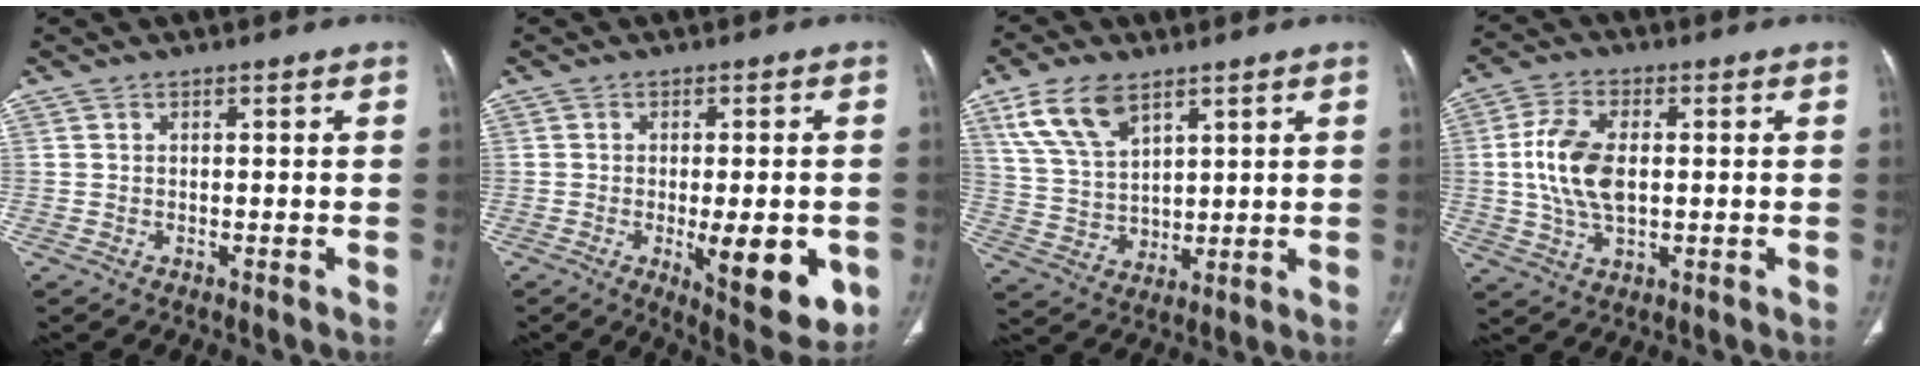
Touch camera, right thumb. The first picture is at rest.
{"total": 12.6, "force": [-3.2, 4.3, 11.4], "torque": [-0.135, -0.020, -0.034]}
{"total": 11.5, "force": [6.6, 6.5, 6.7], "torque": [-0.114, -0.024, 0.139]}
{"total": 10.8, "force": [0.6, 6.0, 9.0], "torque": [-0.184, 0.002, 0.014]}